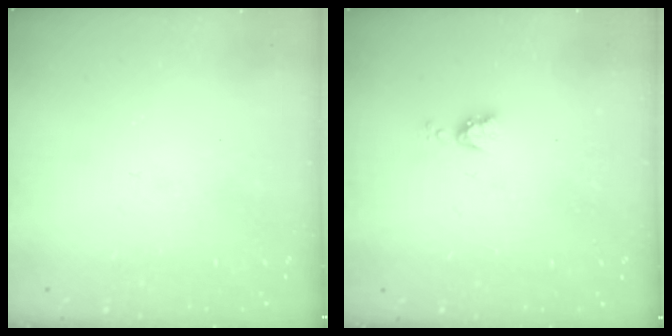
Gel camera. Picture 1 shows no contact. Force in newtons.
{"total": 4.3, "press": 4.3, "slide": 0.5}